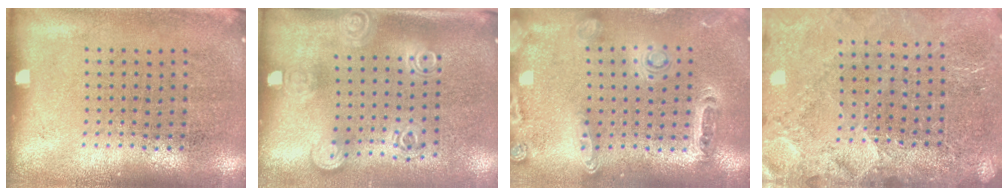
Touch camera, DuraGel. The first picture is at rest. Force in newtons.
{"total": 1.8, "press": 1.3, "slide": 1.3}
{"total": 1.4, "press": 1.4, "slide": 0.3}
{"total": 3.3, "press": 3.0, "slide": 1.3}